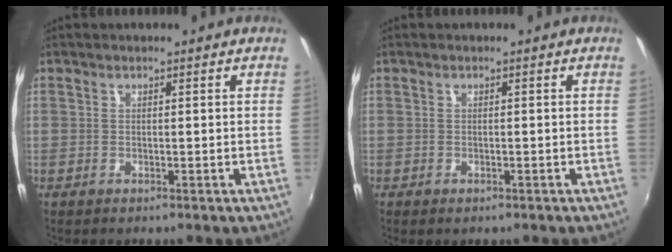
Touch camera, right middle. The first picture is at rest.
{"total": 1.3, "force": [-0.9, 0.7, 0.6], "torque": [-0.012, -0.007, -0.013]}